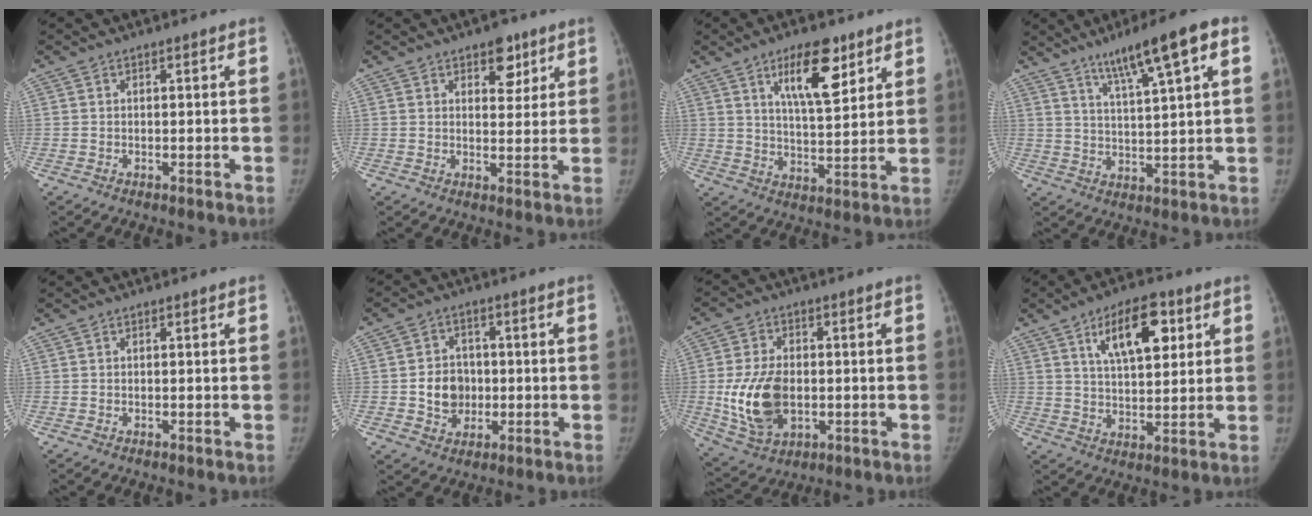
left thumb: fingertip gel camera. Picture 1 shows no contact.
{"total": 5.5, "force": [3.3, 3.2, 3.0], "torque": [-0.009, -0.017, 0.043]}
{"total": 11.7, "force": [6.5, 4.2, 8.7], "torque": [-0.118, -0.040, 0.111]}
{"total": 11.9, "force": [6.2, 1.4, 10.0], "torque": [-0.160, -0.010, 0.101]}
{"total": 0.0}
{"total": 7.3, "force": [-0.7, 6.4, 3.6], "torque": [-0.024, 0.009, -0.013]}
{"total": 13.3, "force": [-1.3, 8.7, 9.9], "torque": [-0.172, -0.002, -0.013]}
{"total": 12.9, "force": [5.5, 6.0, 10.0], "torque": [-0.129, -0.016, 0.093]}